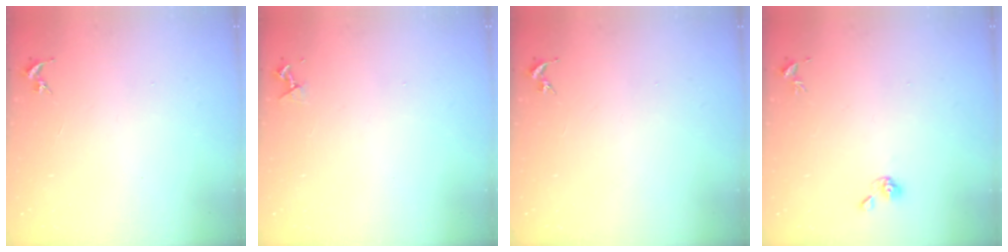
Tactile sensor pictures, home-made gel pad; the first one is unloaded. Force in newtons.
{"total": 3.8, "press": 3.7, "slide": 0.6}
{"total": 0.0}
{"total": 5.2, "press": 5.1, "slide": 0.7}